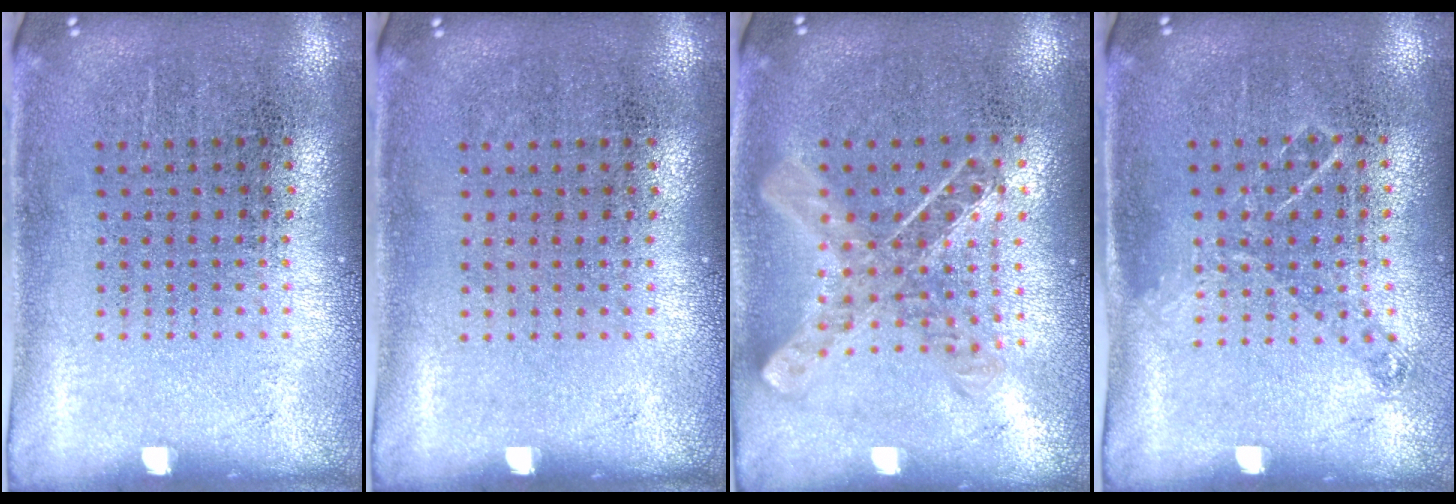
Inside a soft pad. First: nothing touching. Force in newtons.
{"total": 0.0}
{"total": 1.0, "press": 1.0, "slide": 0.2}
{"total": 0.9, "press": 0.8, "slide": 0.3}